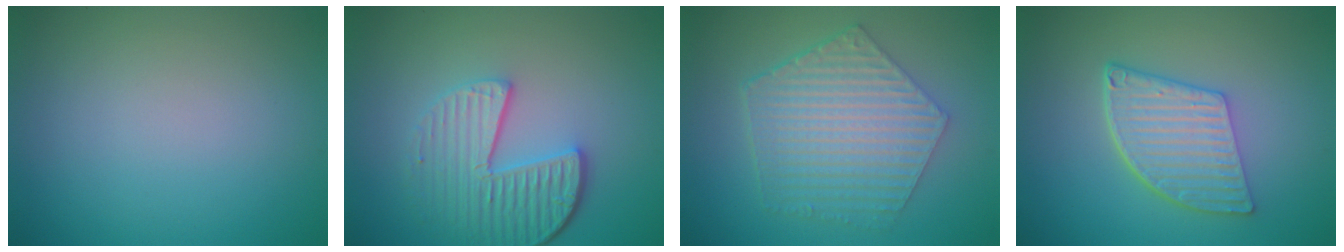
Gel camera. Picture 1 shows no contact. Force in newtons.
{"total": 5.2, "press": 4.0, "slide": 3.4}
{"total": 6.5, "press": 4.7, "slide": 4.5}
{"total": 5.7, "press": 4.2, "slide": 3.8}